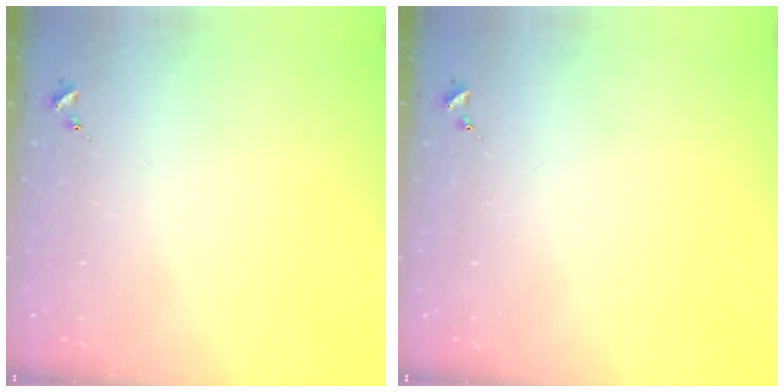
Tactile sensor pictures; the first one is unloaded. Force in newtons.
{"total": 0.0}